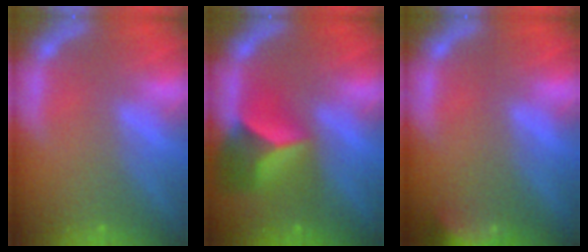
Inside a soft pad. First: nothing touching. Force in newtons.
{"total": 6.4}
{"total": 5.5}